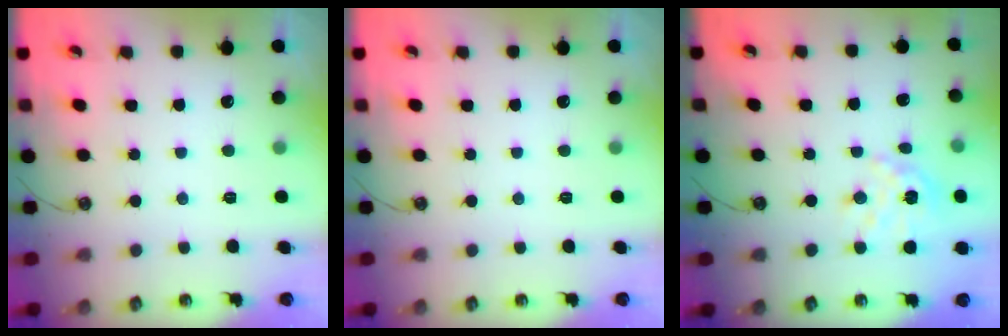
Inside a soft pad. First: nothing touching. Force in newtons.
{"total": 0.0}
{"total": 11.0, "press": 10.9, "slide": 1.0}